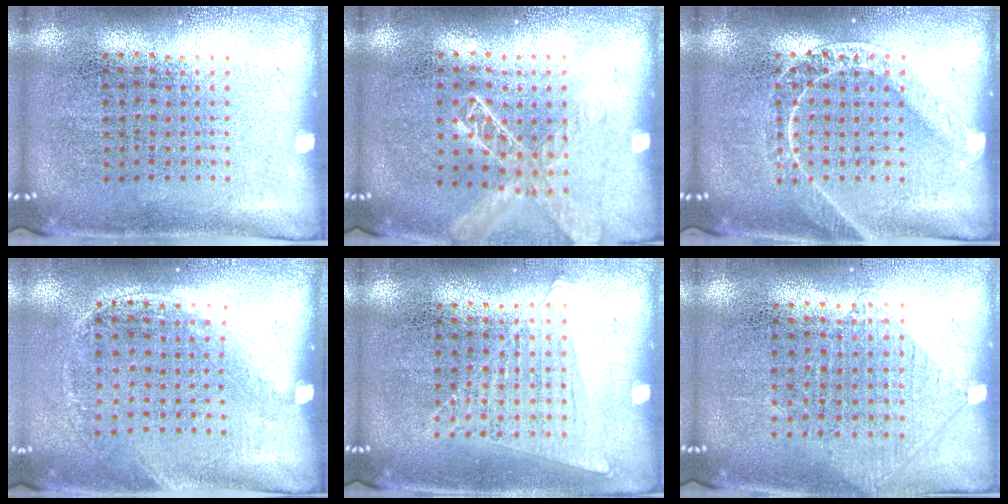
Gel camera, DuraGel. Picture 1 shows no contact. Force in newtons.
{"total": 1.4, "press": 1.3, "slide": 0.5}
{"total": 2.2, "press": 2.1, "slide": 0.3}
{"total": 1.4, "press": 1.0, "slide": 1.0}
{"total": 1.1, "press": 1.0, "slide": 0.4}
{"total": 1.0, "press": 0.9, "slide": 0.4}